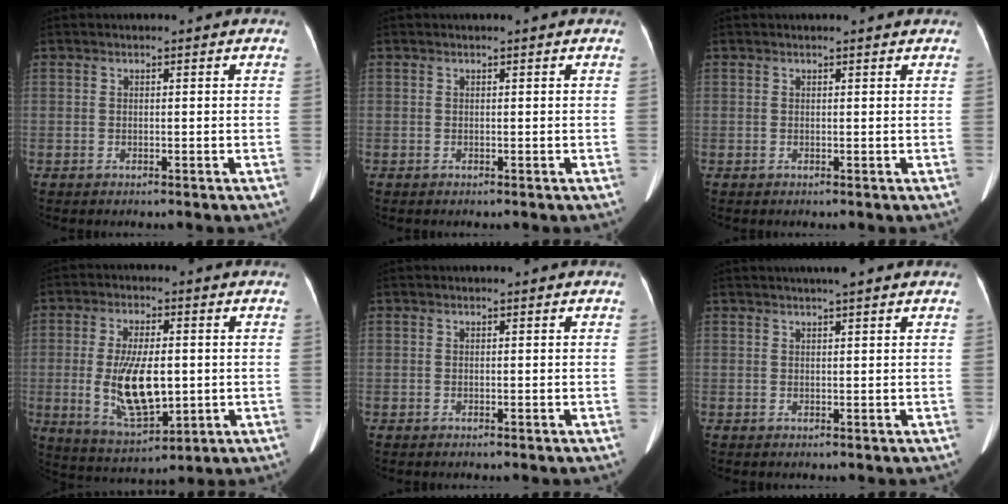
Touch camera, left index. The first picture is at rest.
{"total": 0.0}
{"total": 1.7, "force": [1.6, 0.2, 0.6], "torque": [-0.014, 0.007, 0.014]}
{"total": 11.3, "force": [-0.9, 4.3, 10.4], "torque": [-0.208, -0.013, -0.005]}
{"total": 0.0}
{"total": 3.8, "force": [3.1, 0.1, 2.3], "torque": [-0.032, 0.021, 0.043]}